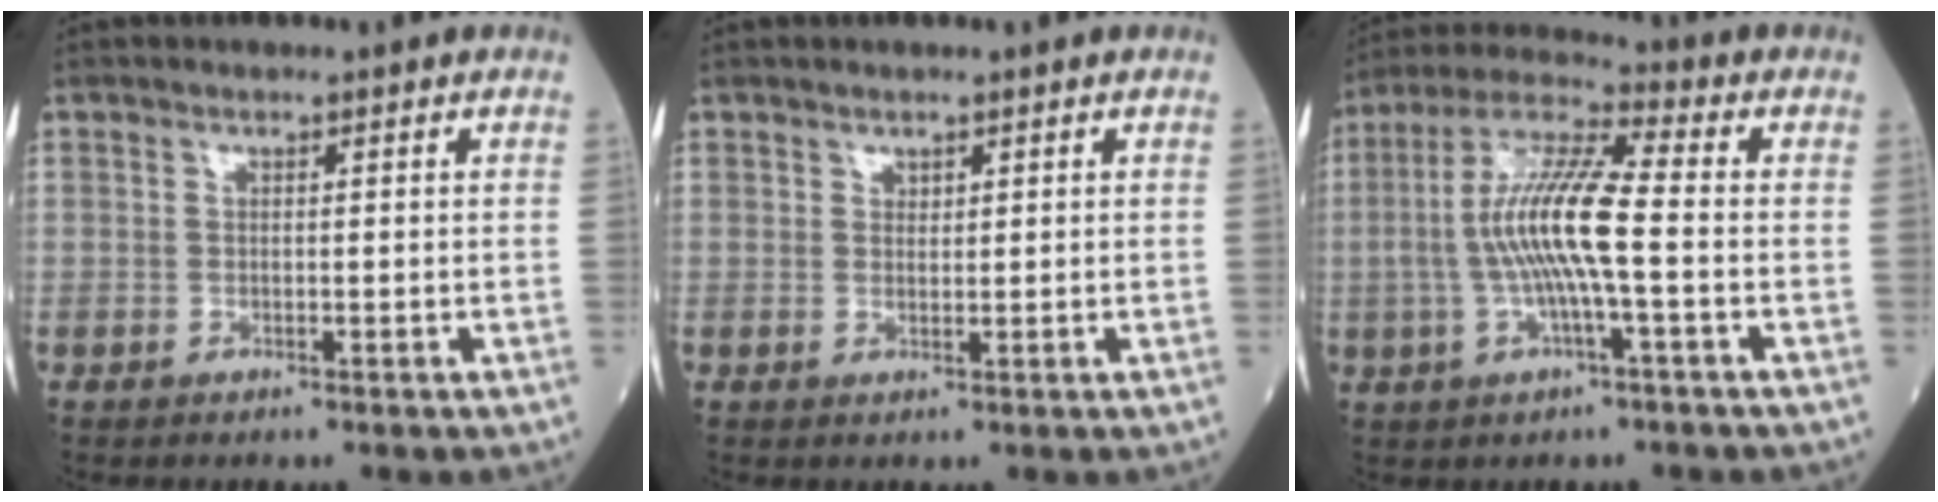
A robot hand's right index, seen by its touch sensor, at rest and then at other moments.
{"total": 1.4, "force": [0.6, 1.0, 0.7], "torque": [-0.020, 0.004, 0.016]}
{"total": 13.1, "force": [-1.4, 2.0, 12.9], "torque": [-0.269, 0.012, -0.029]}